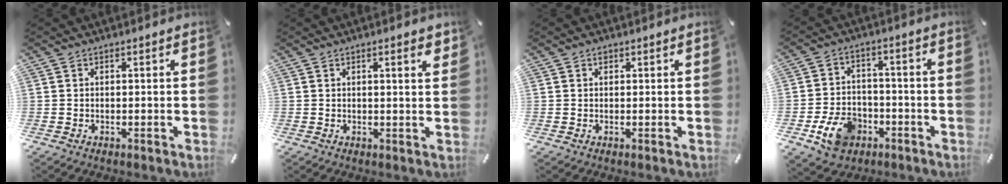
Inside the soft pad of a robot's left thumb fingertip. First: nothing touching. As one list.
[{"total": 2.7, "force": [1.3, 0.3, 2.3], "torque": [-0.039, -0.002, 0.018]}, {"total": 0.7, "force": [0.3, 0.6, 0.3], "torque": [-0.005, 0.002, 0.005]}, {"total": 10.6, "force": [-4.6, 7.8, 5.4], "torque": [-0.105, 0.028, -0.080]}]